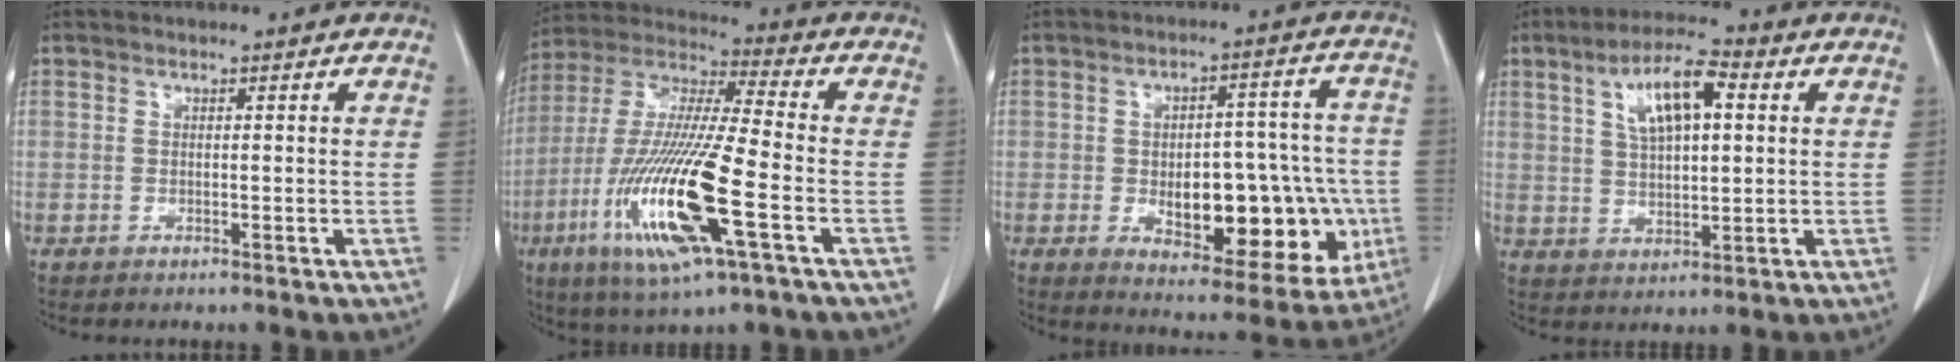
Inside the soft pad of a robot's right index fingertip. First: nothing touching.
{"total": 19.7, "force": [-6.5, 1.7, 18.6], "torque": [-0.399, -0.029, -0.122]}
{"total": 18.4, "force": [-4.1, 8.6, 15.8], "torque": [-0.189, 0.029, -0.031]}
{"total": 9.5, "force": [3.2, 2.9, 8.5], "torque": [-0.156, 0.017, 0.059]}